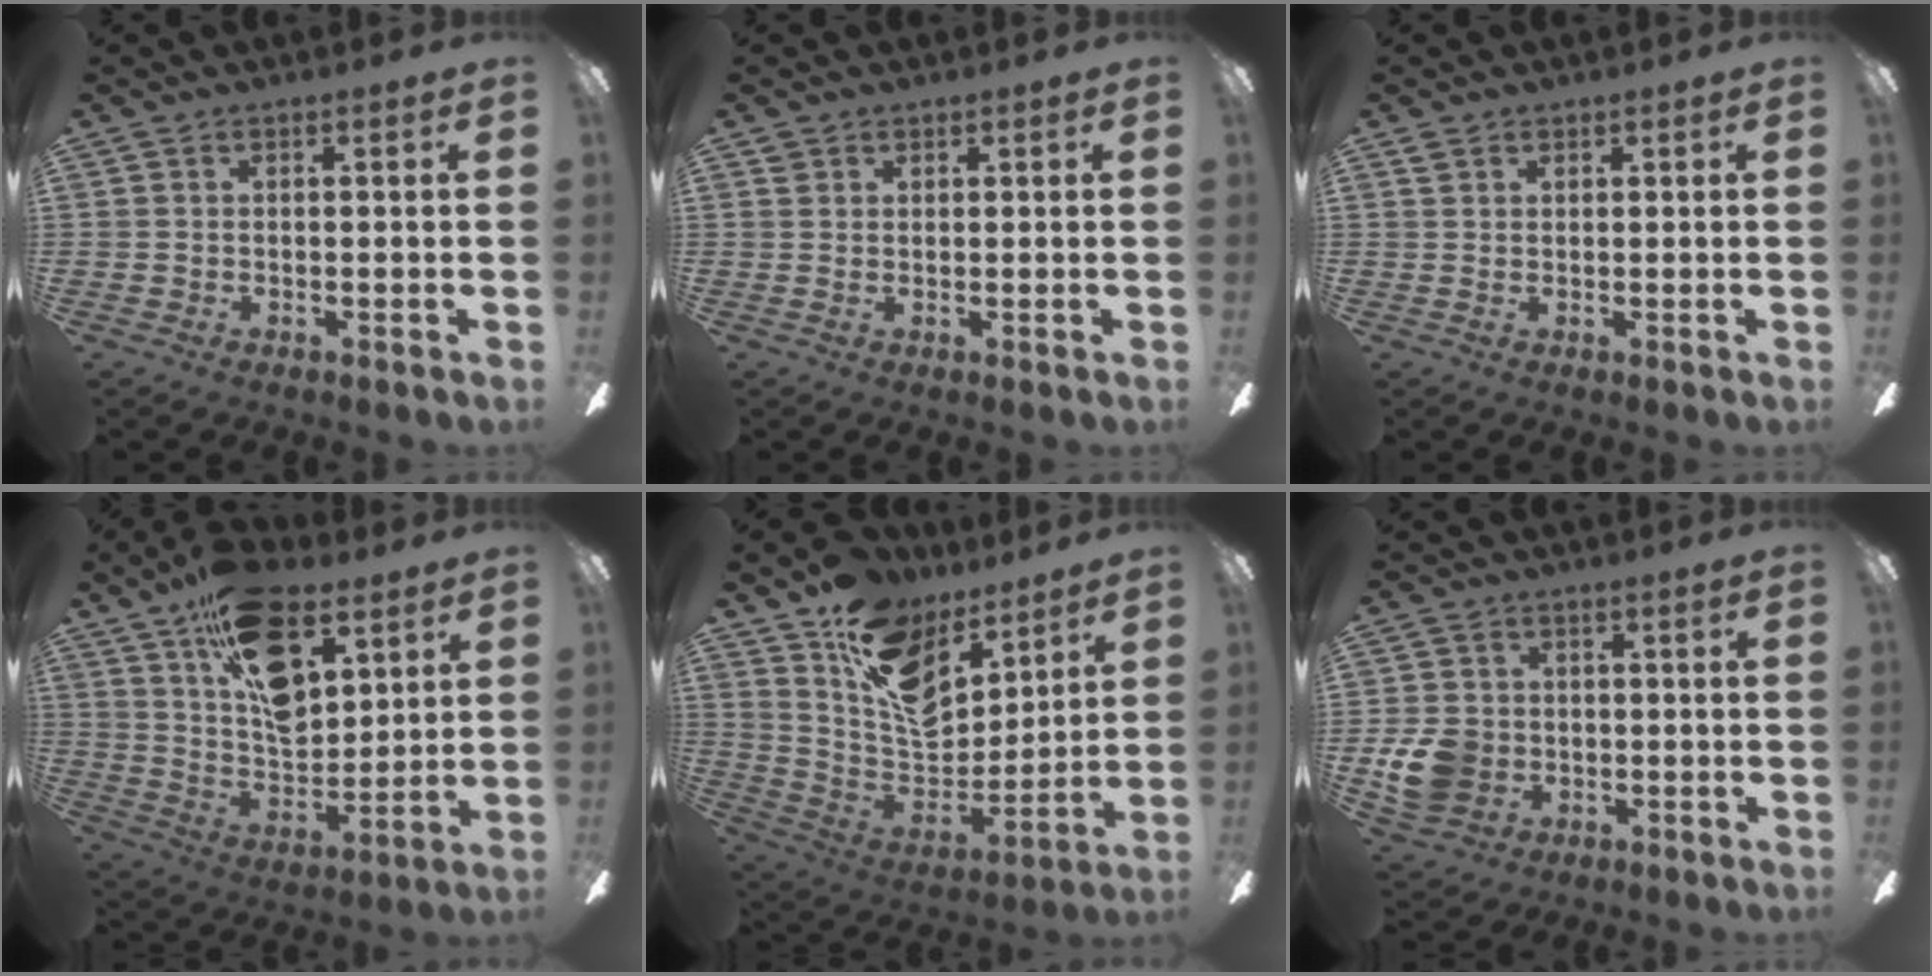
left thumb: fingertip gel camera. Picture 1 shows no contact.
{"total": 1.3, "force": [1.0, 0.9, 0.1], "torque": [0.005, -0.001, 0.017]}
{"total": 1.4, "force": [1.0, 0.8, 0.5], "torque": [-0.003, -0.002, 0.017]}
{"total": 20.2, "force": [10.7, 11.1, 13.0], "torque": [-0.211, -0.041, 0.192]}
{"total": 16.5, "force": [10.3, 9.6, 8.6], "torque": [-0.154, -0.063, 0.192]}
{"total": 9.2, "force": [-1.5, 8.0, 4.3], "torque": [-0.094, 0.019, -0.026]}